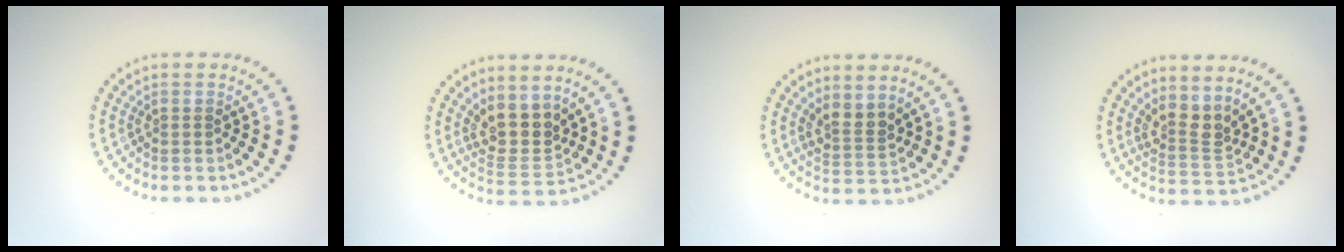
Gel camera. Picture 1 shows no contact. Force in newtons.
{"total": 3.5, "press": 2.9, "slide": 2.1}
{"total": 2.4, "press": 1.8, "slide": 1.6}
{"total": 2.8, "press": 2.0, "slide": 1.9}